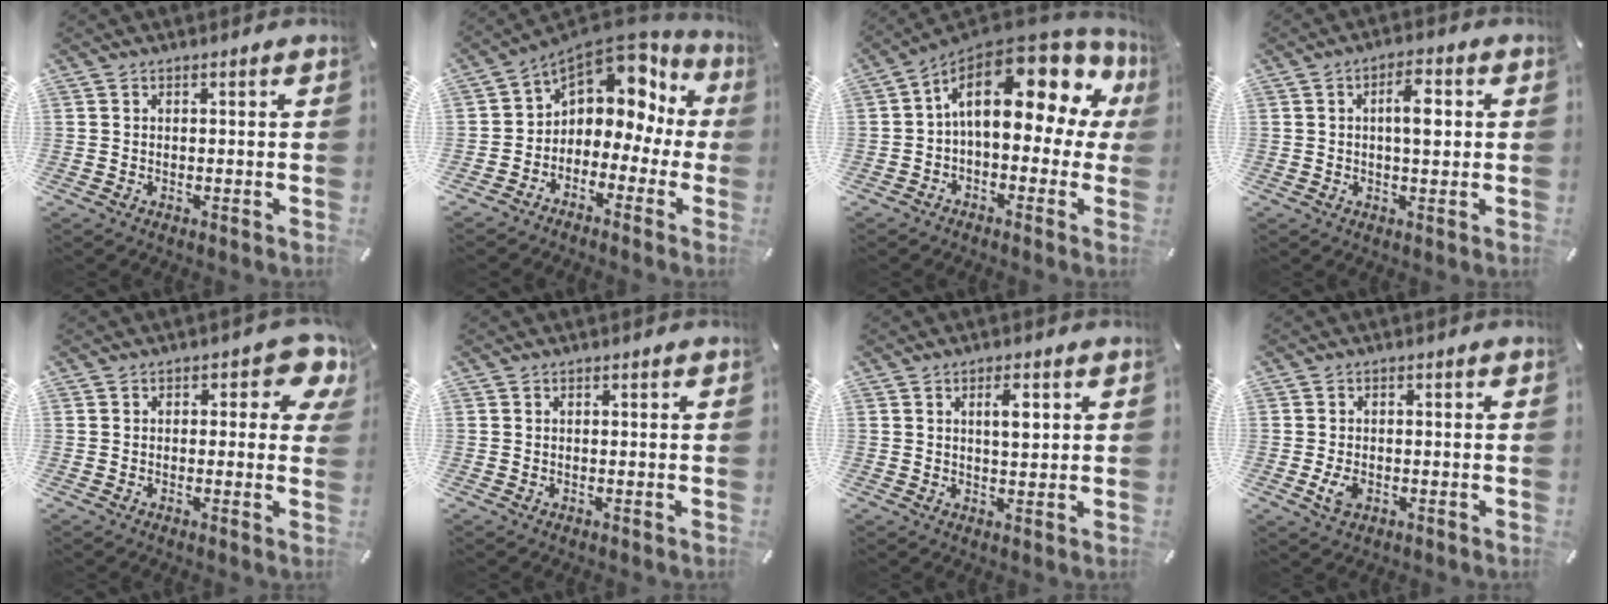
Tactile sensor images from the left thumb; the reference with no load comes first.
{"total": 9.3, "force": [4.2, 6.8, 4.8], "torque": [-0.073, -0.041, 0.072]}
{"total": 19.6, "force": [6.3, 10.0, 15.6], "torque": [-0.242, -0.045, 0.104]}
{"total": 6.8, "force": [0.9, 2.9, 6.1], "torque": [-0.095, 0.003, 0.009]}
{"total": 6.2, "force": [2.1, 3.1, 4.9], "torque": [-0.052, -0.013, 0.027]}
{"total": 0.0}
{"total": 4.6, "force": [1.4, 1.7, 4.1], "torque": [-0.063, -0.003, 0.016]}
{"total": 3.8, "force": [-1.2, 2.4, 2.7], "torque": [-0.066, -0.001, -0.025]}